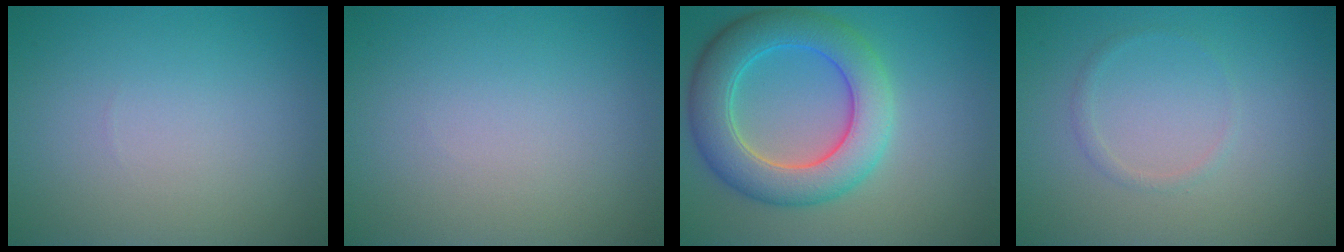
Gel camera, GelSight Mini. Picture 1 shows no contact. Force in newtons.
{"total": 0.0}
{"total": 7.4, "press": 7.4, "slide": 0.4}
{"total": 0.8, "press": 0.8, "slide": 0.1}